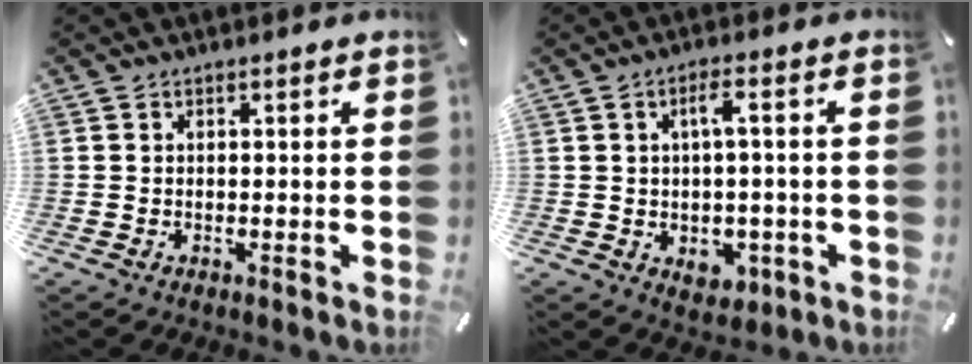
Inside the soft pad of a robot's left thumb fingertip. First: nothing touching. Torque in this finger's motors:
{"motor_torque": [-0.25, 1.23, 0.24, 0.01, 0.16]}